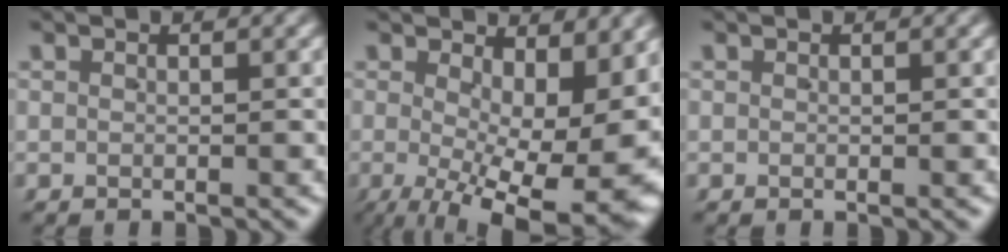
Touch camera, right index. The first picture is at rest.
{"total": 10.2, "force": [-2.5, 3.9, 9.1], "torque": [-0.129, -0.054, -0.008]}
{"total": 0.0}